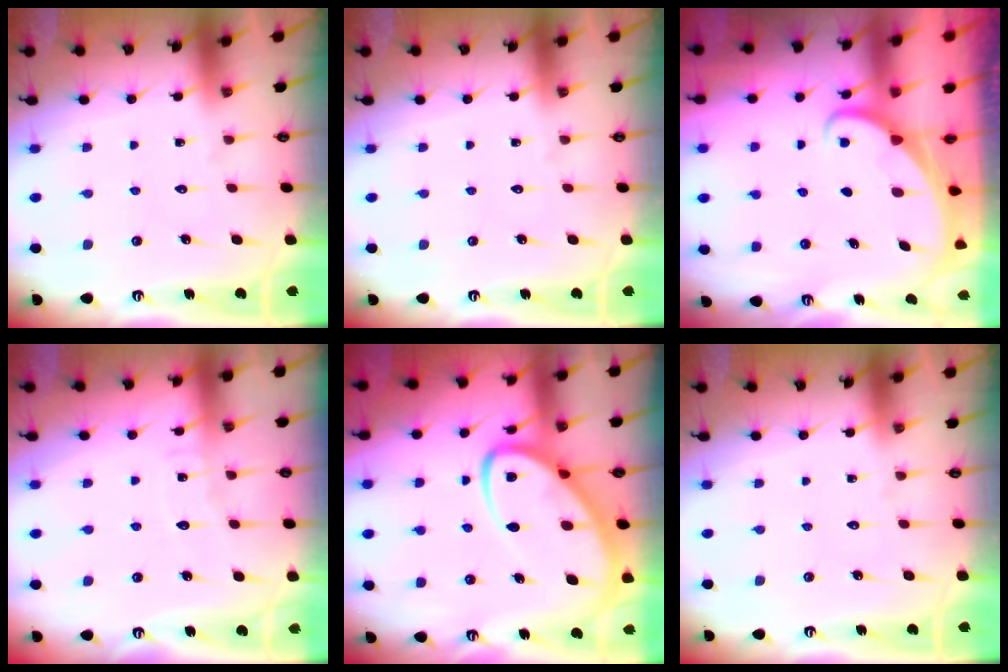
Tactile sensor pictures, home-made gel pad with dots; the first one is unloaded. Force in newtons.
{"total": 0.0}
{"total": 1.6, "press": 1.6, "slide": 0.0}
{"total": 3.9, "press": 3.9, "slide": 0.4}
{"total": 12.1, "press": 12.0, "slide": 1.1}
{"total": 0.0}